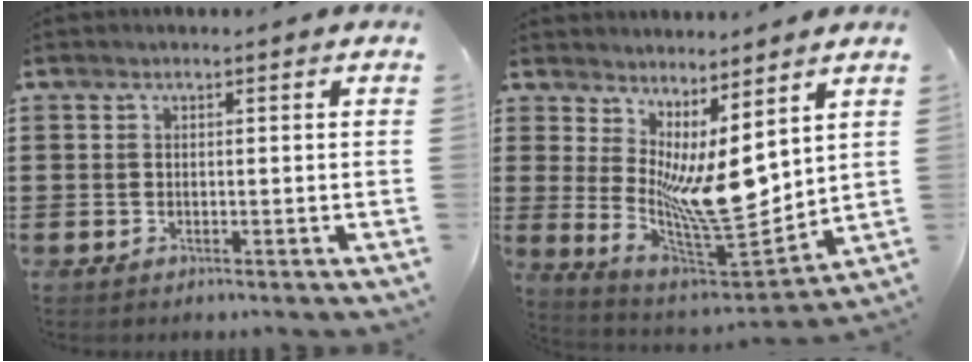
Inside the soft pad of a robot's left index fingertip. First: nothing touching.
{"total": 9.0, "force": [2.5, 3.2, 8.0], "torque": [-0.146, -0.043, 0.045]}